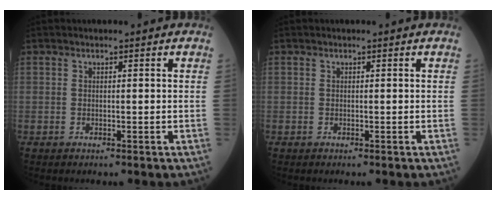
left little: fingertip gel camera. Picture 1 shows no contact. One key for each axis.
{"total": 0.0}